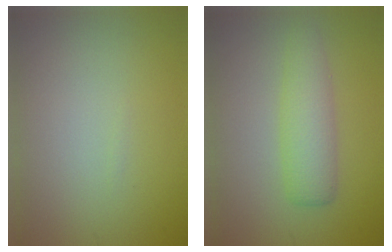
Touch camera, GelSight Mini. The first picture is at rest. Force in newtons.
{"total": 3.4, "press": 3.4, "slide": 0.1}